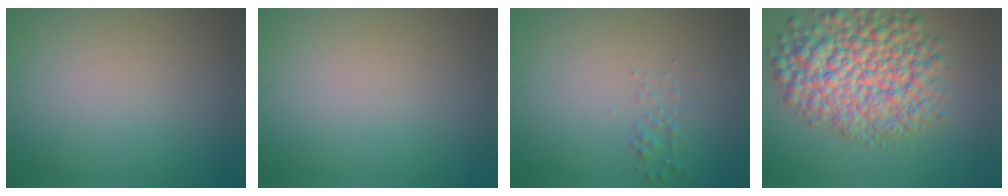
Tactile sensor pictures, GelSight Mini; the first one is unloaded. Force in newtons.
{"total": 0.0}
{"total": 1.0, "press": 1.0, "slide": 0.0}
{"total": 9.6, "press": 9.6, "slide": 0.4}